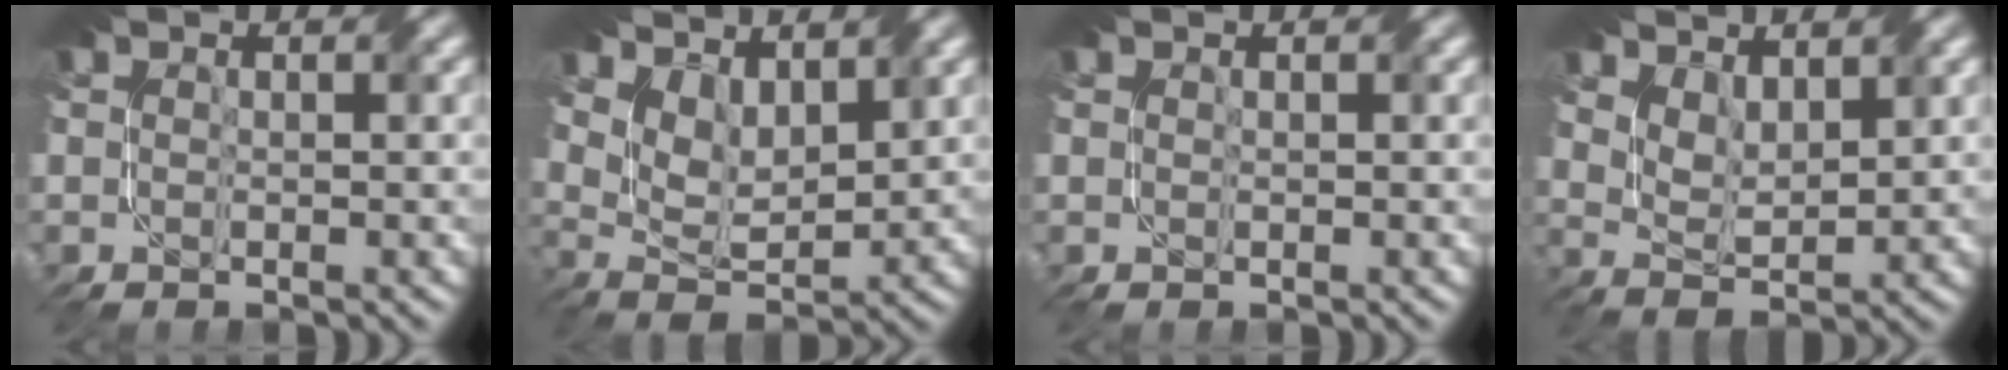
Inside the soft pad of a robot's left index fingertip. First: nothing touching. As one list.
[{"total": 5.4, "force": [3.7, 2.7, 2.9], "torque": [-0.069, 0.004, 0.064]}, {"total": 0.0}, {"total": 3.6, "force": [2.8, 1.5, 1.6], "torque": [-0.041, 0.000, 0.052]}]